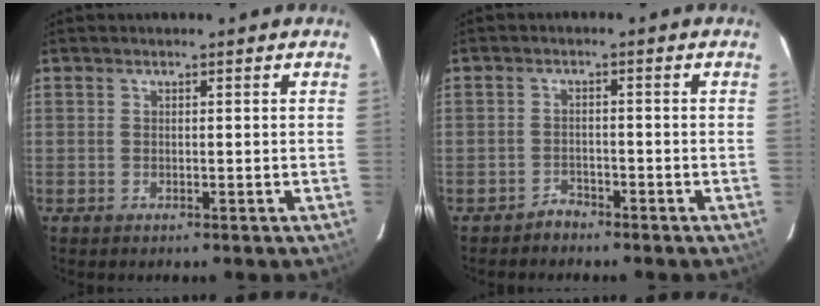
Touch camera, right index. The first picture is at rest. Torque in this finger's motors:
{"motor_torque": [0.12, -0.03, -0.16, -0.17]}